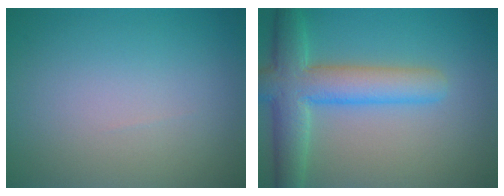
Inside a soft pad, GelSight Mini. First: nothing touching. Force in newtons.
{"total": 6.8, "press": 6.7, "slide": 0.3}